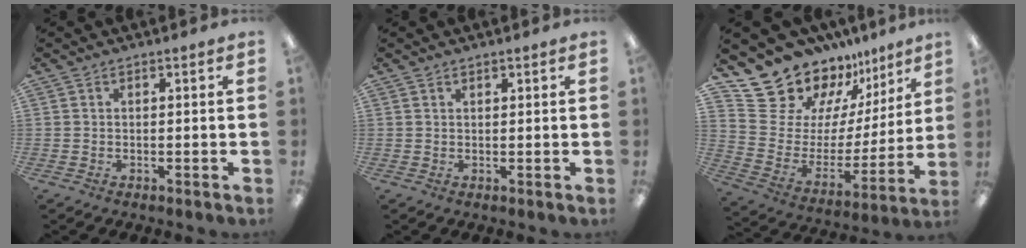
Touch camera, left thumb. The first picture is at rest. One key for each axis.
{"total": 0.9, "fx": 0.8, "fy": 0.3, "fz": 0.1, "tx": -0.003, "ty": 0.000, "tz": 0.016}
{"total": 16.7, "fx": 14.9, "fy": 7.2, "fz": 1.7, "tx": -0.064, "ty": -0.137, "tz": 0.278}